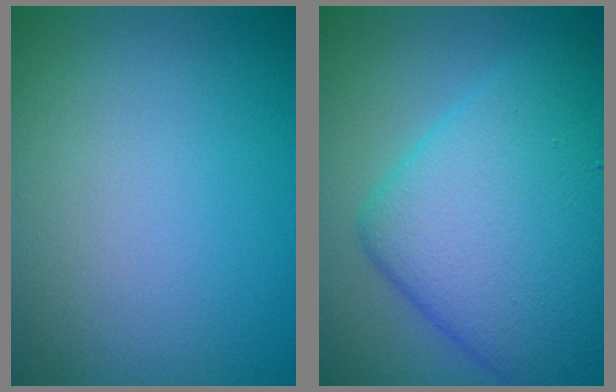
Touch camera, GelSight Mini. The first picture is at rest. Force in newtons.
{"total": 9.8, "press": 9.8, "slide": 0.1}